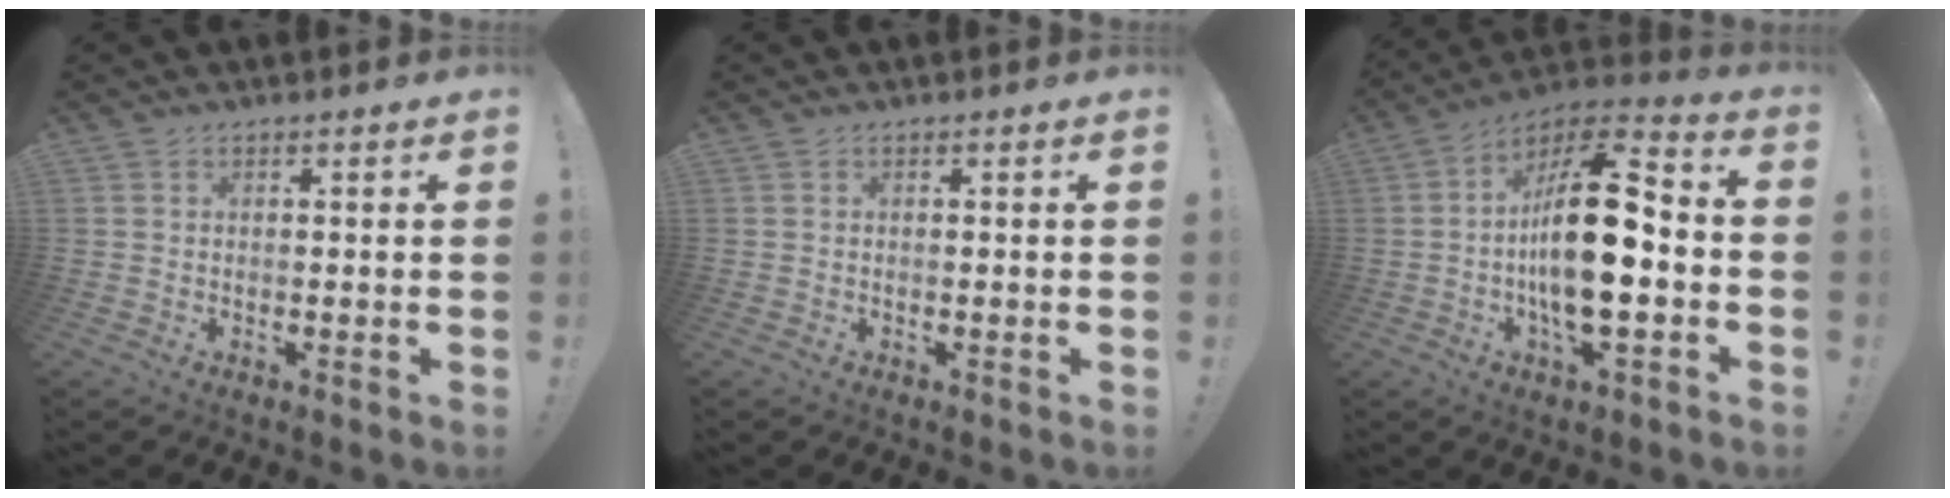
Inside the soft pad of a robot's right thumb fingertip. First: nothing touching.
{"total": 0.0}
{"total": 20.9, "force": [-2.3, 7.6, 19.4], "torque": [-0.339, 0.007, -0.043]}